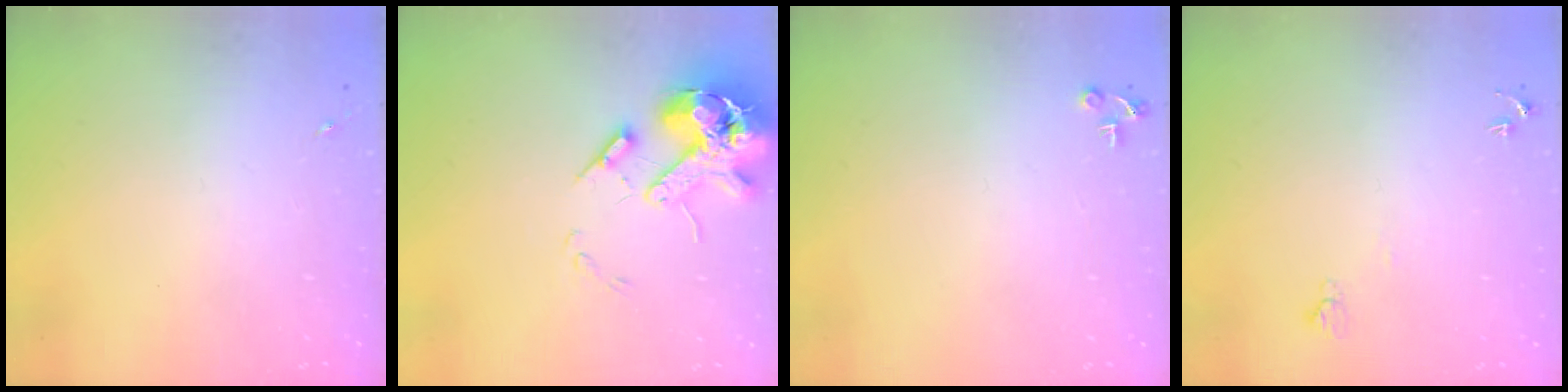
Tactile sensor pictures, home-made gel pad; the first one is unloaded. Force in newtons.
{"total": 15.3, "press": 15.1, "slide": 2.6}
{"total": 4.3, "press": 4.3, "slide": 0.5}
{"total": 4.8, "press": 4.8, "slide": 0.6}